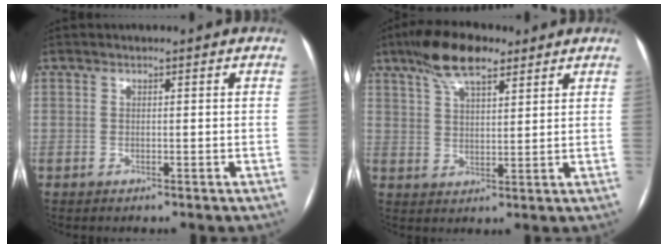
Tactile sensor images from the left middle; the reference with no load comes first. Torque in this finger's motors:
{"motor_torque": [0.86, -0.86, 0.41, 0.16]}